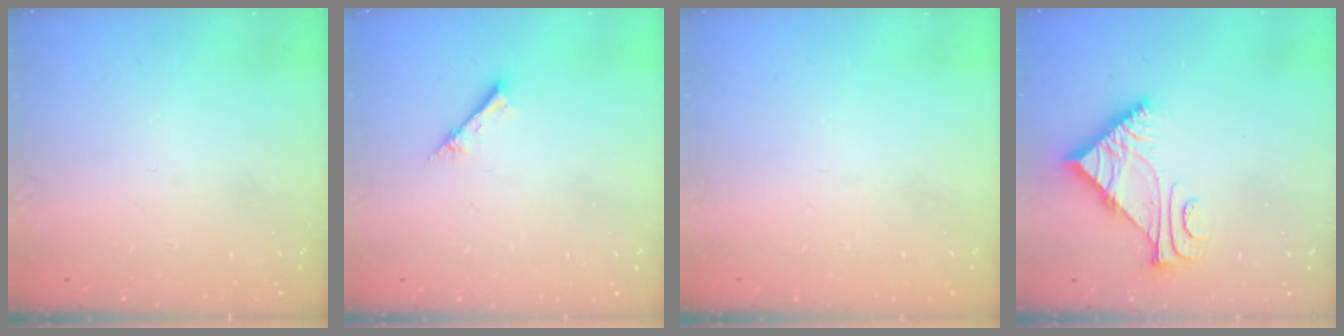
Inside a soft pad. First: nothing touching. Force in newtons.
{"total": 2.1, "press": 2.1, "slide": 0.2}
{"total": 0.0}
{"total": 6.2, "press": 6.2, "slide": 0.4}